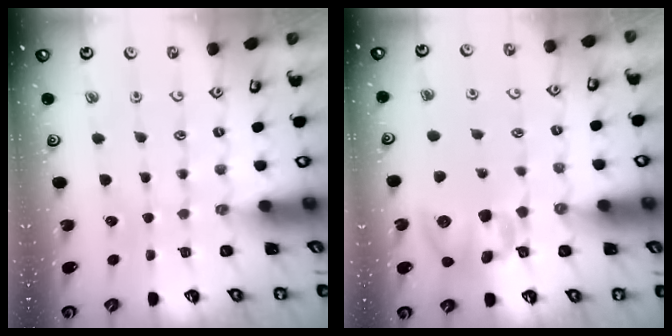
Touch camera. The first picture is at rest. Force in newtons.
{"total": 11.6, "press": 11.5, "slide": 1.9}